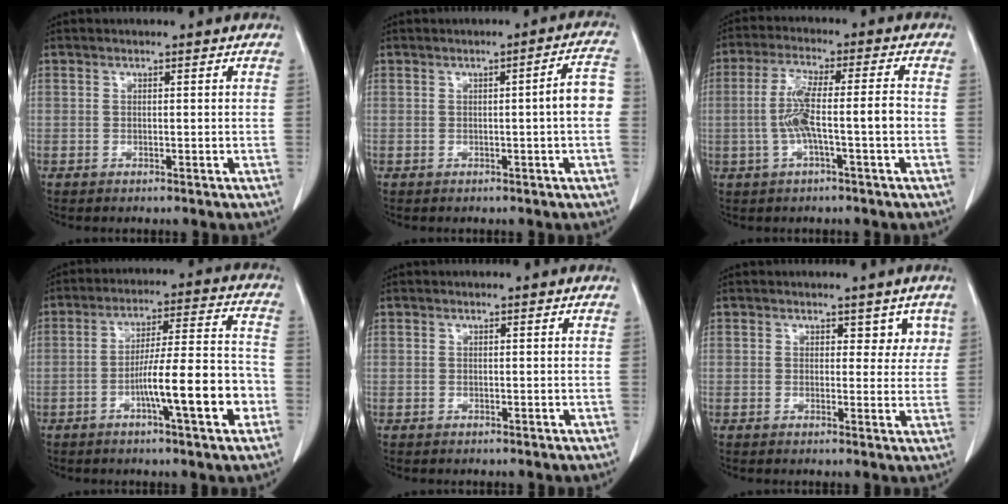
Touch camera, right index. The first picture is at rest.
{"total": 5.0, "force": [-0.4, -0.1, 4.9], "torque": [-0.060, 0.010, -0.007]}
{"total": 7.9, "force": [-1.4, 0.7, 7.7], "torque": [-0.152, 0.019, -0.026]}
{"total": 13.1, "force": [-4.5, 0.9, 12.2], "torque": [-0.192, 0.010, -0.070]}
{"total": 0.0}
{"total": 3.3, "force": [1.8, 2.3, 1.7], "torque": [0.005, -0.001, 0.017]}